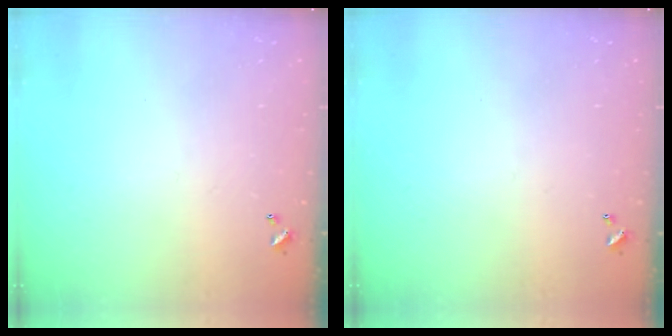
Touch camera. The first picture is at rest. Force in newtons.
{"total": 0.0}